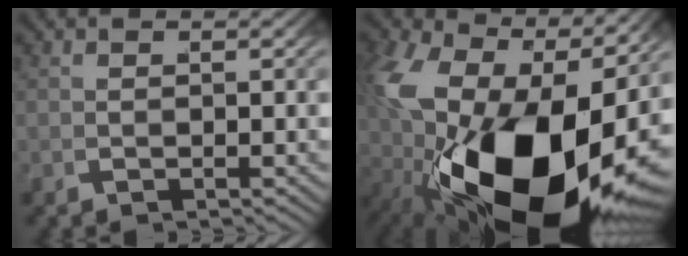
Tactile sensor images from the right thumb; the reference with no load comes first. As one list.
[{"total": 22.7, "force": [-2.1, 13.5, 18.1], "torque": [-0.384, -0.100, 0.028]}]